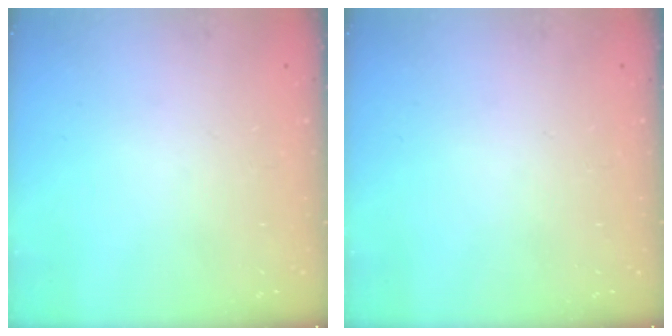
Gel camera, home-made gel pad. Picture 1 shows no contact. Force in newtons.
{"total": 0.0}